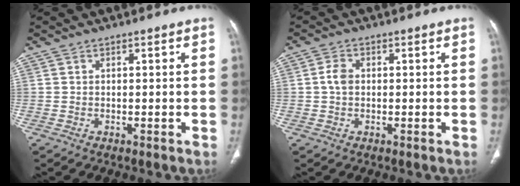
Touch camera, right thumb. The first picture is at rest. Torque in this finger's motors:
{"motor_torque": [0.45, 0.82, 0.60, -0.44, 0.02]}